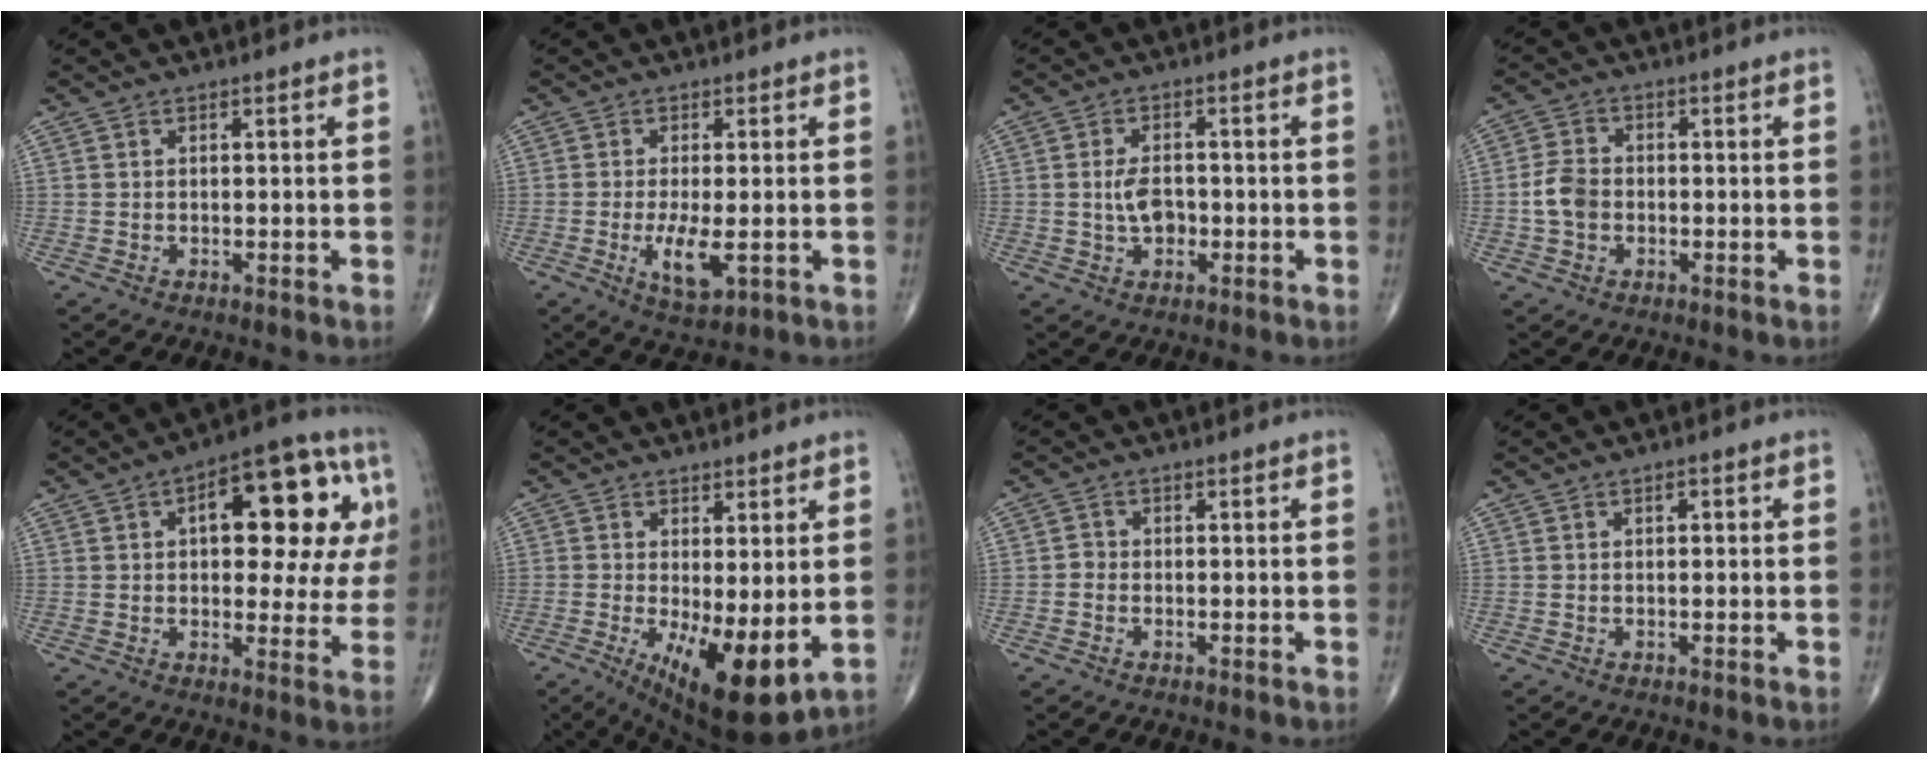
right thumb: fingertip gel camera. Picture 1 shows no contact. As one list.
[{"total": 6.2, "force": [-1.4, 2.1, 5.6], "torque": [-0.107, -0.016, -0.018]}, {"total": 4.6, "force": [-0.5, 2.9, 3.5], "torque": [-0.059, 0.007, -0.009]}, {"total": 5.0, "force": [-0.9, 3.8, 3.2], "torque": [-0.061, 0.013, -0.023]}, {"total": 19.9, "force": [5.7, 9.0, 16.8], "torque": [-0.181, 0.015, 0.068]}, {"total": 12.2, "force": [-1.9, 4.3, 11.2], "torque": [-0.173, -0.029, -0.014]}, {"total": 1.2, "force": [-0.4, 1.0, 0.4], "torque": [0.001, 0.004, -0.012]}, {"total": 1.2, "force": [0.4, 0.6, 0.9], "torque": [-0.012, 0.001, 0.005]}]